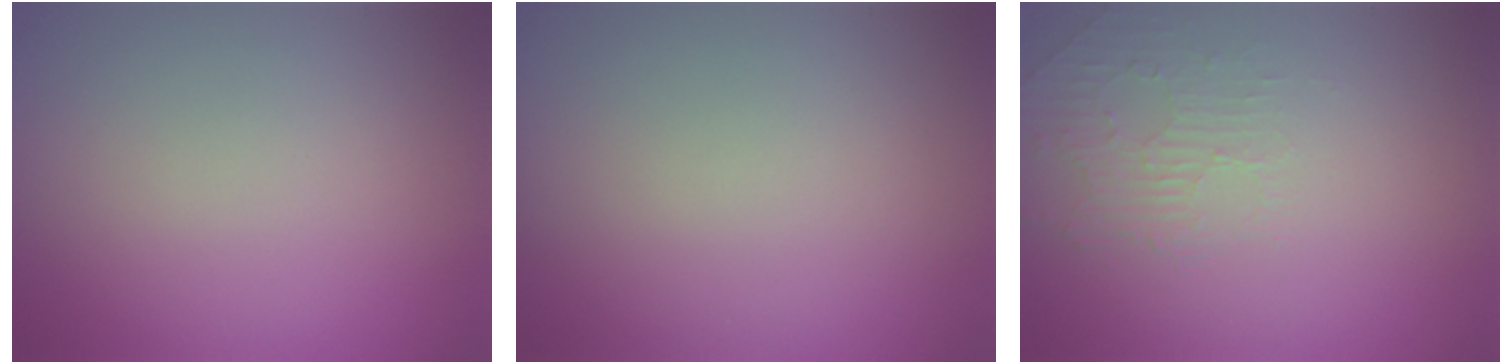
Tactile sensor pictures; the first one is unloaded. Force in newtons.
{"total": 0.0}
{"total": 2.0, "press": 0.6, "slide": 1.9}